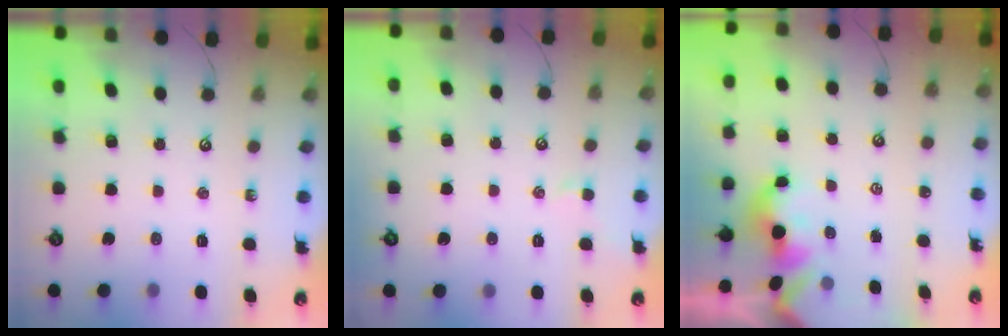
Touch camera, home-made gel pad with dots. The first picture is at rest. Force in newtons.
{"total": 1.3, "press": 1.2, "slide": 0.4}
{"total": 1.5, "press": 1.5, "slide": 0.2}